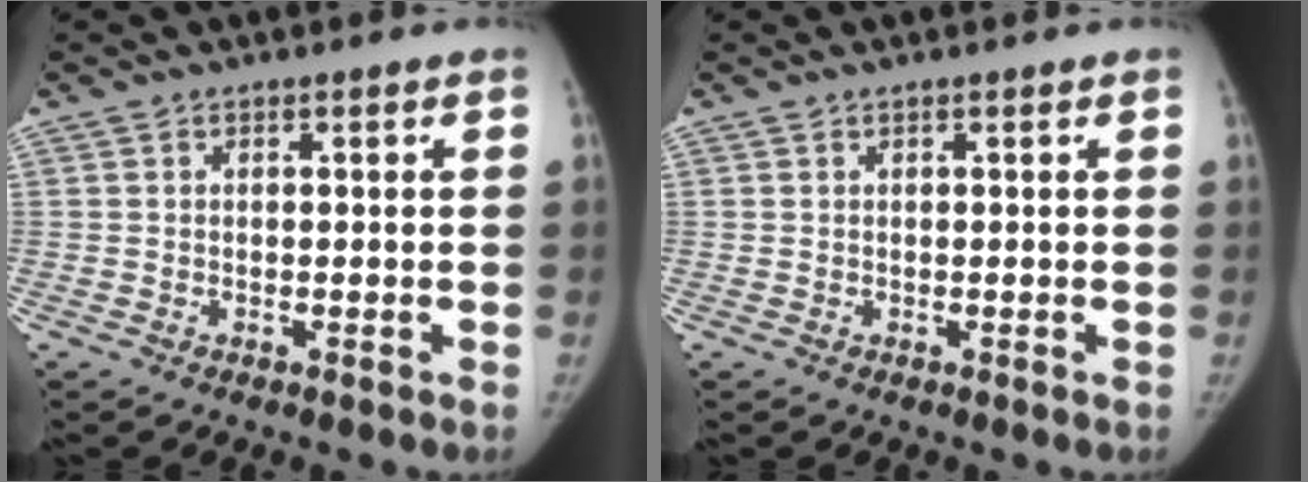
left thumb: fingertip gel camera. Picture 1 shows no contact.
{"total": 0.0}